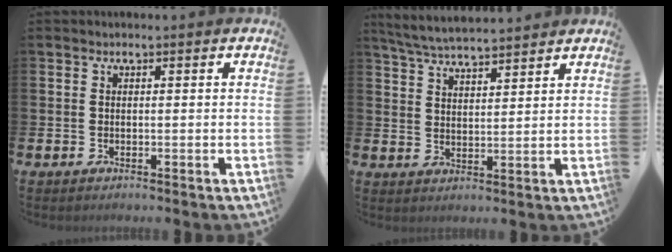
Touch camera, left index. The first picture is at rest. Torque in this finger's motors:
{"motor_torque": [0.91, -1.07, 0.40, 0.09]}